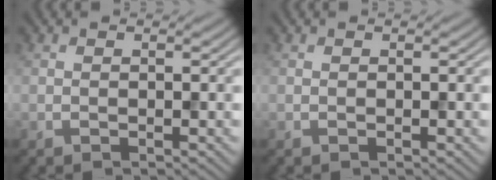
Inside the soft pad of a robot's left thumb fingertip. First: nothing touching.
{"total": 0.0}